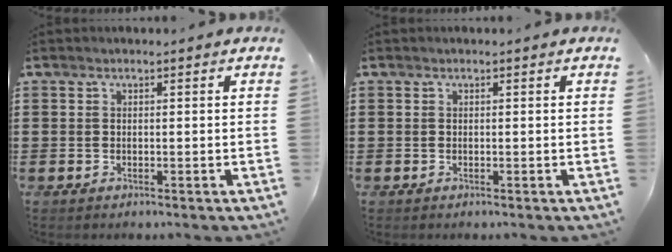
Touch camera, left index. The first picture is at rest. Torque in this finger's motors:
{"motor_torque": [-0.02, -0.02, 0.00, 0.00]}